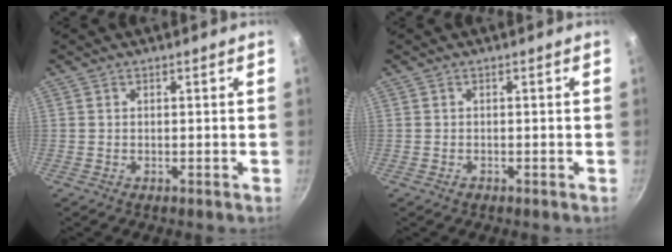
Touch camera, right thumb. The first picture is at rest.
{"total": 0.6, "force": [-0.4, 0.4, 0.2], "torque": [-0.004, 0.002, -0.006]}